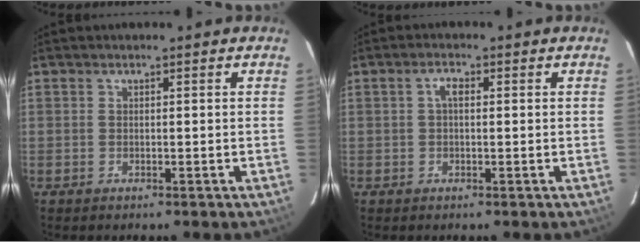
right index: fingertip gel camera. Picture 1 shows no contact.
{"total": 2.1, "force": [0.3, 1.0, 1.8], "torque": [-0.036, 0.009, 0.004]}